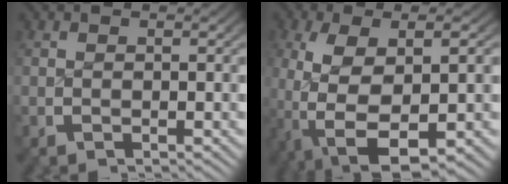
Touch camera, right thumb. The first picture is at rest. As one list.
[{"total": 11.0, "force": [-2.7, 6.1, 8.8], "torque": [-0.210, -0.052, -0.009]}]